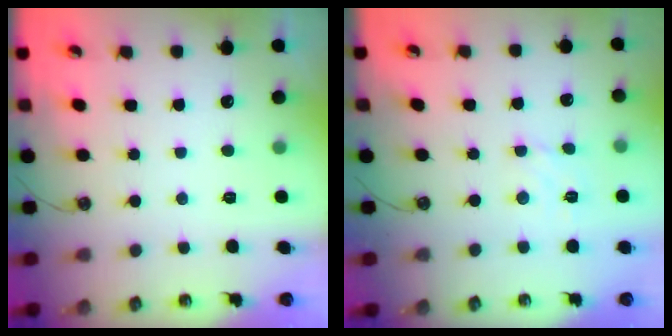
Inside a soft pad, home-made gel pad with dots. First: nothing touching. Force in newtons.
{"total": 2.3, "press": 2.3, "slide": 0.5}